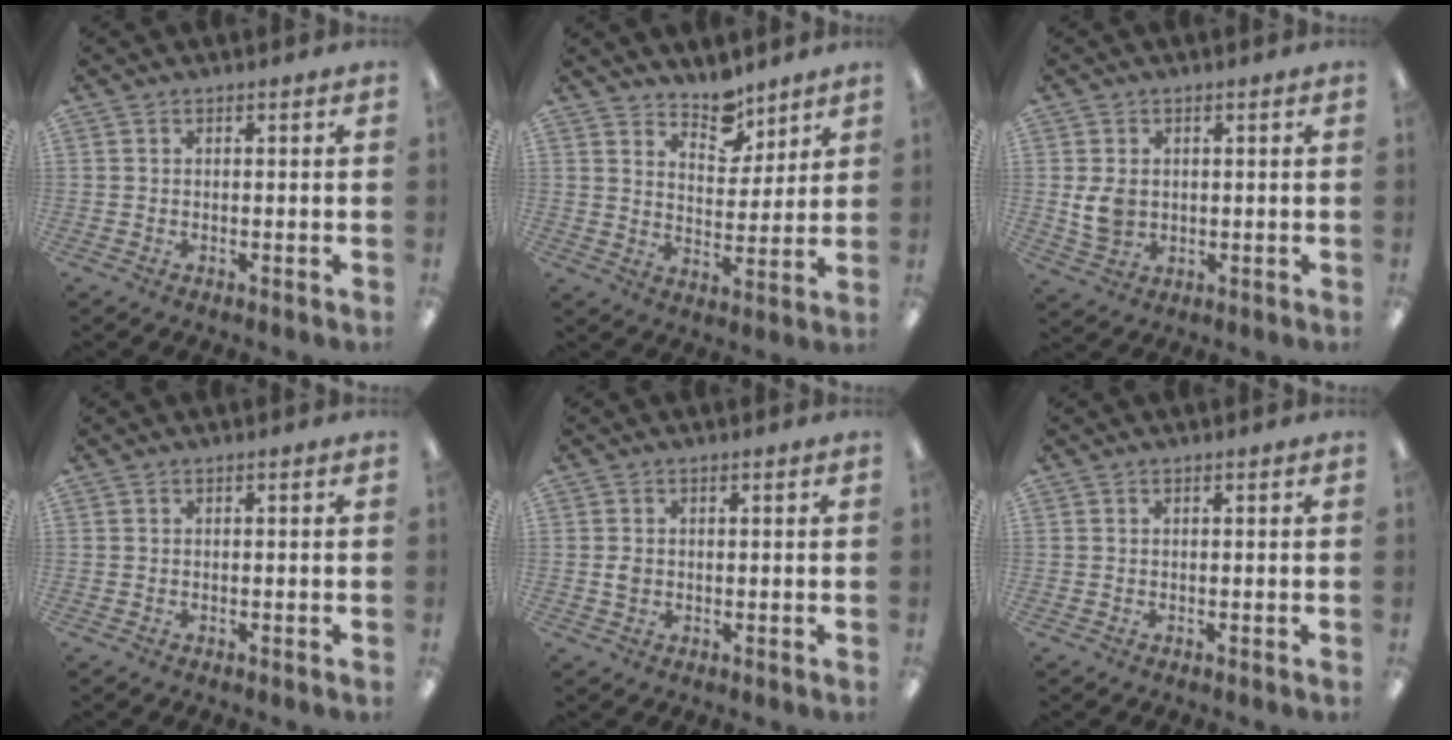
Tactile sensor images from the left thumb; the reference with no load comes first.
{"total": 8.4, "force": [7.2, 3.7, 2.1], "torque": [-0.017, -0.055, 0.132]}
{"total": 5.7, "force": [0.6, 4.5, 3.4], "torque": [-0.070, 0.002, 0.013]}
{"total": 0.0}
{"total": 1.7, "force": [0.0, 1.4, 1.0], "torque": [-0.021, 0.004, 0.000]}
{"total": 0.0}